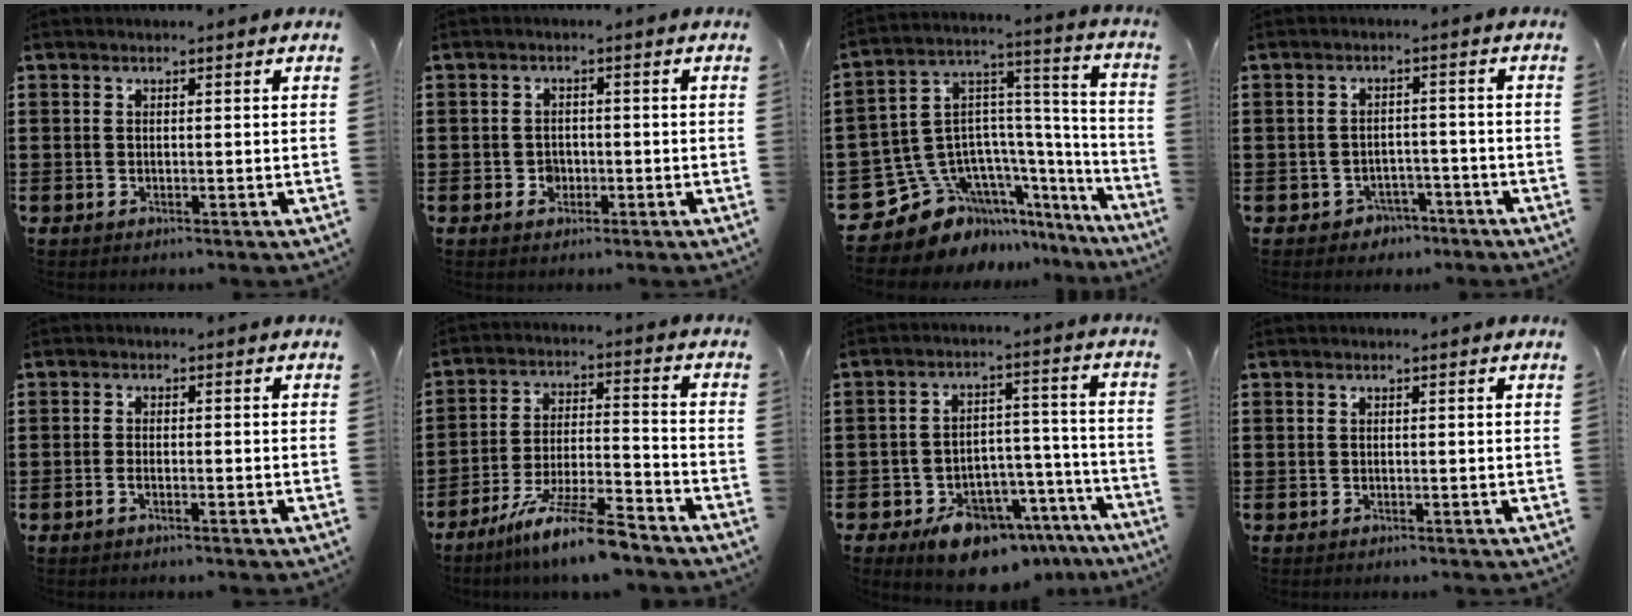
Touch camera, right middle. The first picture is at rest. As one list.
[{"total": 1.9, "force": [-0.8, 1.5, 0.7], "torque": [-0.018, 0.001, -0.018]}, {"total": 11.1, "force": [-7.4, 7.8, 2.8], "torque": [-0.101, -0.006, -0.132]}, {"total": 2.7, "force": [-2.4, 1.2, 0.0], "torque": [-0.011, 0.003, -0.054]}, {"total": 1.3, "force": [-0.7, 0.3, 1.0], "torque": [-0.021, -0.002, -0.013]}, {"total": 10.5, "force": [-8.5, 0.7, 6.2], "torque": [-0.115, 0.009, -0.162]}, {"total": 10.1, "force": [-7.9, 5.0, 3.8], "torque": [-0.043, 0.054, -0.133]}, {"total": 0.0}]